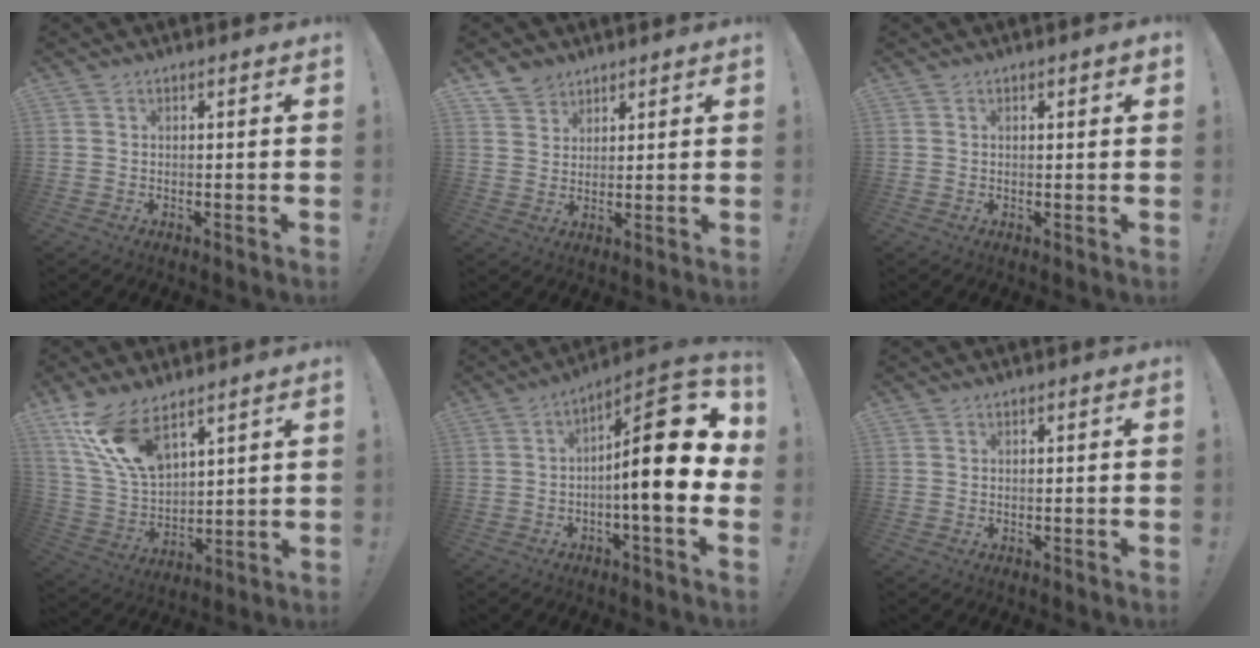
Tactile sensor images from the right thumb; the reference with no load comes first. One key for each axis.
{"total": 5.5, "fx": 4.4, "fy": 3.3, "fz": 0.4, "tx": -0.008, "ty": -0.029, "tz": 0.085}
{"total": 1.0, "fx": 0.6, "fy": 0.3, "fz": 0.7, "tx": -0.010, "ty": 0.000, "tz": 0.009}
{"total": 15.1, "fx": 10.0, "fy": 6.9, "fz": 9.1, "tx": -0.206, "ty": -0.055, "tz": 0.190}
{"total": 19.0, "fx": 1.2, "fy": 4.9, "fz": 18.4, "tx": -0.272, "ty": -0.004, "tz": 0.017}
{"total": 0.0}